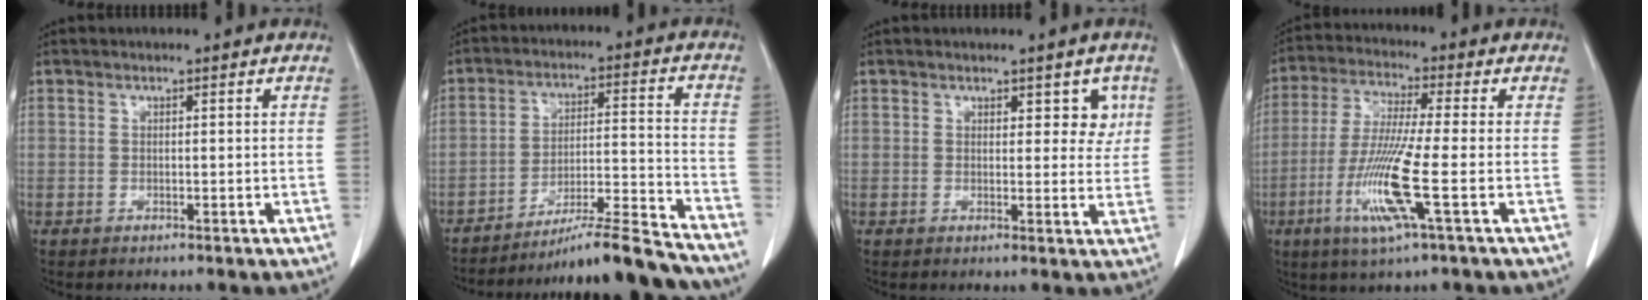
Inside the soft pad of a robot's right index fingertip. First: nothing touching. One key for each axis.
{"total": 17.1, "fx": -15.9, "fy": -0.7, "fz": 6.2, "tx": -0.093, "ty": 0.005, "tz": -0.245}
{"total": 3.8, "fx": 1.8, "fy": 2.1, "fz": 2.6, "tx": -0.014, "ty": -0.001, "tz": 0.021}
{"total": 11.6, "fx": -3.6, "fy": -0.3, "fz": 11.0, "tx": -0.229, "ty": -0.023, "tz": -0.077}